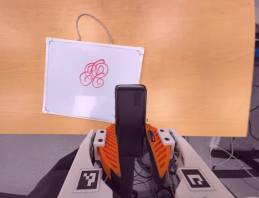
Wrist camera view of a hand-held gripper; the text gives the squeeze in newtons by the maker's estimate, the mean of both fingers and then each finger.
{"total": 4.9, "left": 3.3, "right": 6.6}